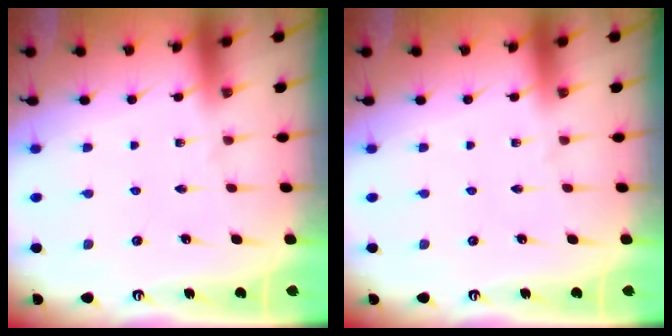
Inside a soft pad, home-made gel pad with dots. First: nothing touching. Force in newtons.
{"total": 0.0}